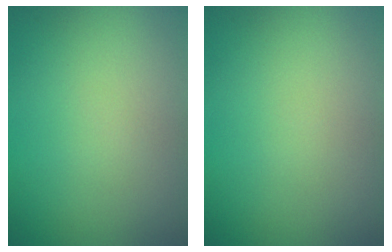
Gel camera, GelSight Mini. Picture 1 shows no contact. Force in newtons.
{"total": 0.0}